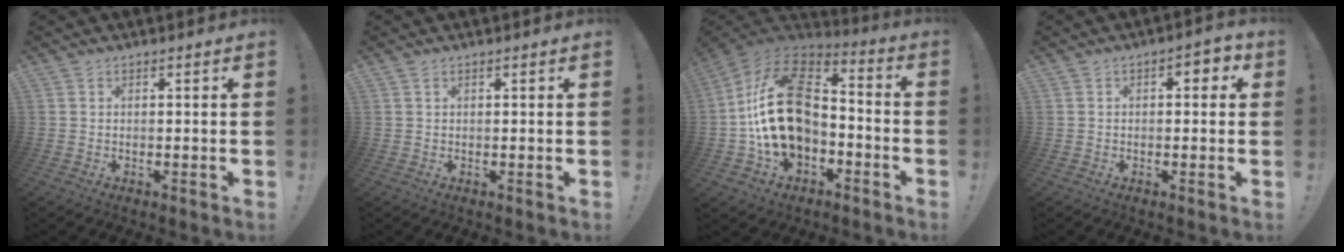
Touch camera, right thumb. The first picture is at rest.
{"total": 0.7, "force": [0.4, 0.4, 0.4], "torque": [-0.006, 0.000, 0.008]}
{"total": 23.0, "force": [-0.6, 15.9, 16.6], "torque": [-0.310, 0.024, 0.002]}
{"total": 3.4, "force": [0.0, 2.0, 2.8], "torque": [-0.036, 0.007, -0.007]}